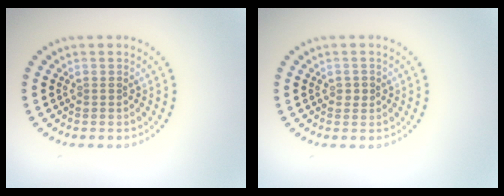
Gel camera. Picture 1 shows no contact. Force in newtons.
{"total": 0.9, "press": 0.9, "slide": 0.1}